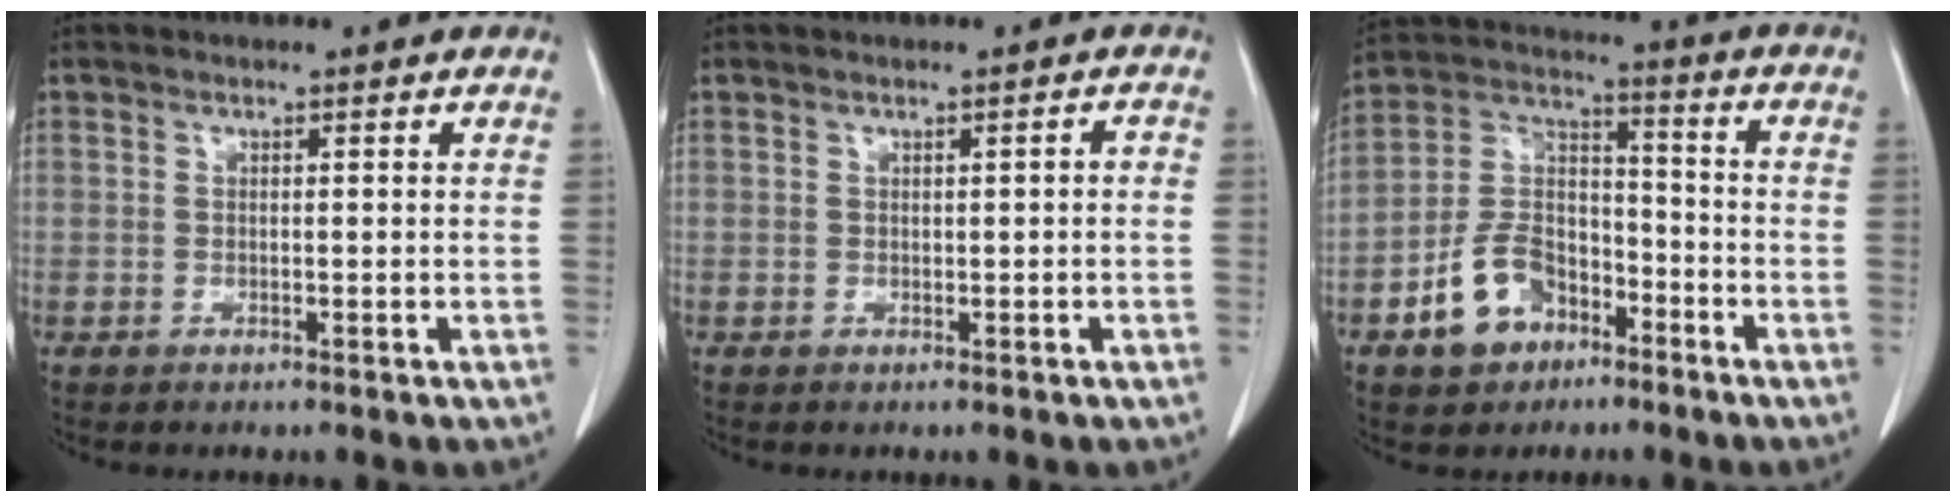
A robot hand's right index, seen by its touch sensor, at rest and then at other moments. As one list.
[{"total": 0.9, "force": [-0.2, 0.3, 0.8], "torque": [-0.009, 0.003, -0.002]}, {"total": 11.2, "force": [-6.1, 7.3, 5.9], "torque": [-0.126, 0.023, -0.106]}]